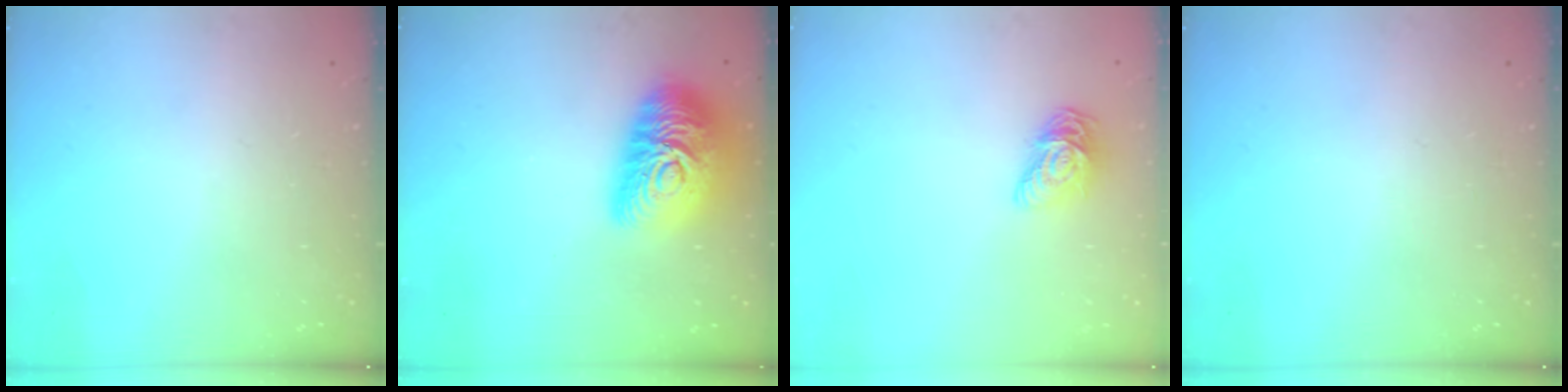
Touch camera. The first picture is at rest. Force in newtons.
{"total": 18.4, "press": 18.4, "slide": 1.1}
{"total": 10.0, "press": 10.0, "slide": 0.8}
{"total": 0.0}